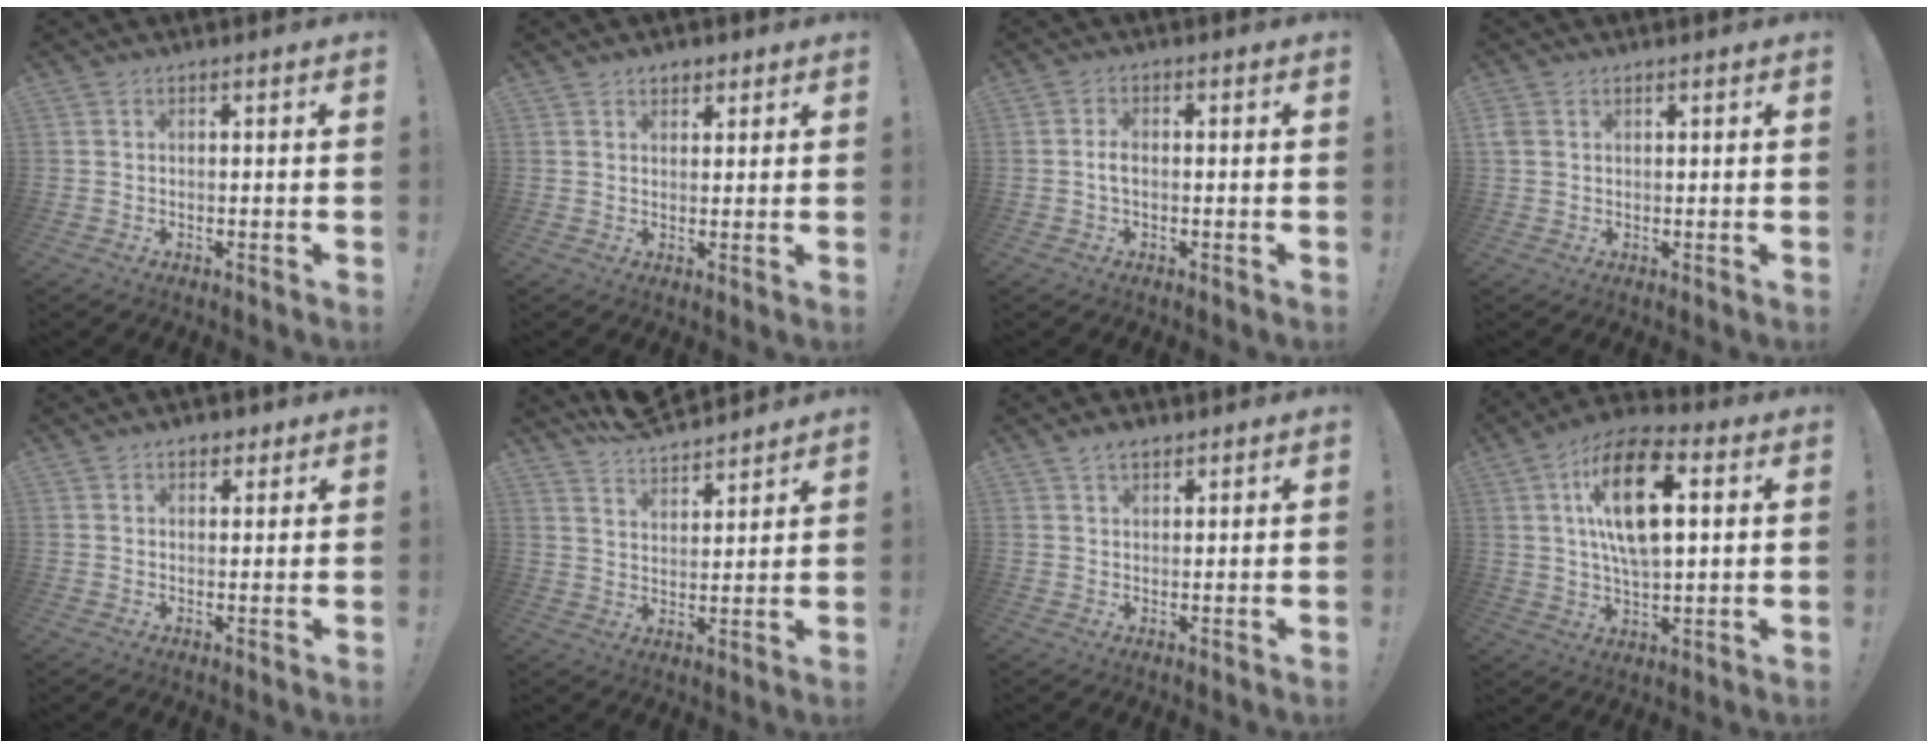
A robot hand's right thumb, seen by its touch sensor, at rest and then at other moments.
{"total": 2.6, "force": [1.8, 1.8, 0.6], "torque": [0.000, -0.008, 0.031]}
{"total": 2.4, "force": [-0.3, 1.2, 2.1], "torque": [-0.030, 0.003, -0.007]}
{"total": 2.4, "force": [1.2, 1.7, 1.2], "torque": [-0.020, 0.001, 0.023]}
{"total": 2.8, "force": [1.8, 1.8, 1.1], "torque": [-0.008, -0.005, 0.032]}
{"total": 8.4, "force": [8.0, 2.0, 1.7], "torque": [-0.049, -0.060, 0.150]}
{"total": 3.2, "force": [2.4, 1.5, 1.5], "torque": [-0.023, -0.012, 0.043]}
{"total": 17.9, "force": [5.1, 8.9, 14.8], "torque": [-0.246, 0.000, 0.079]}